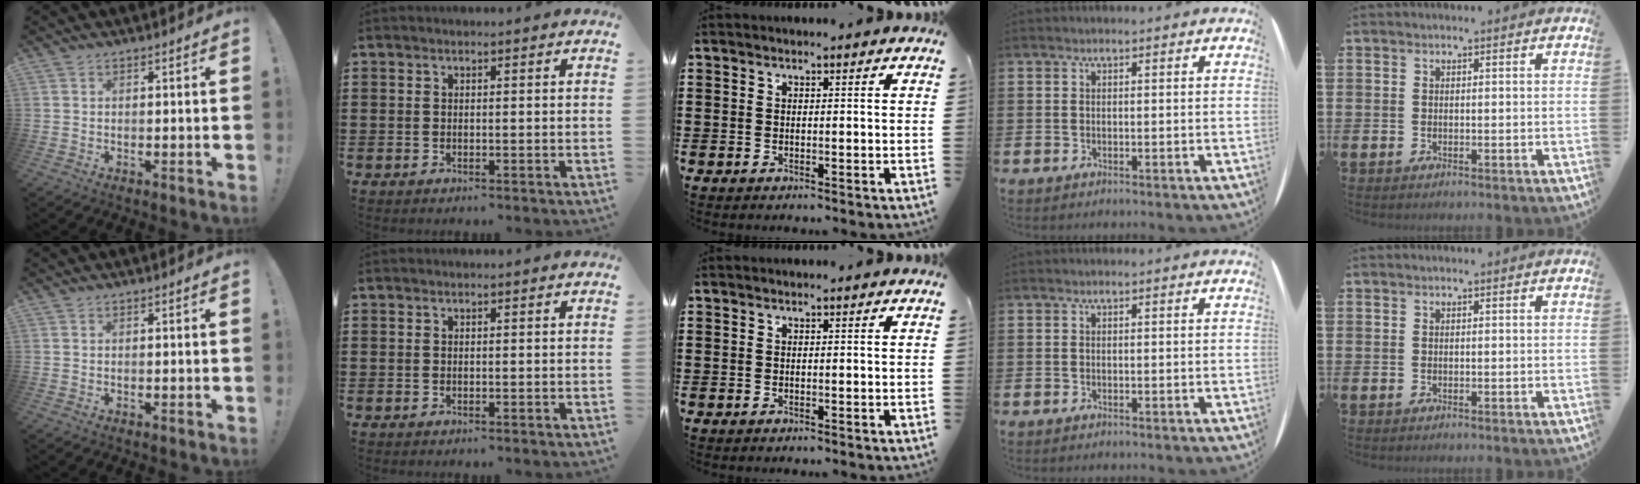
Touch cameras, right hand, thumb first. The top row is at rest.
{}